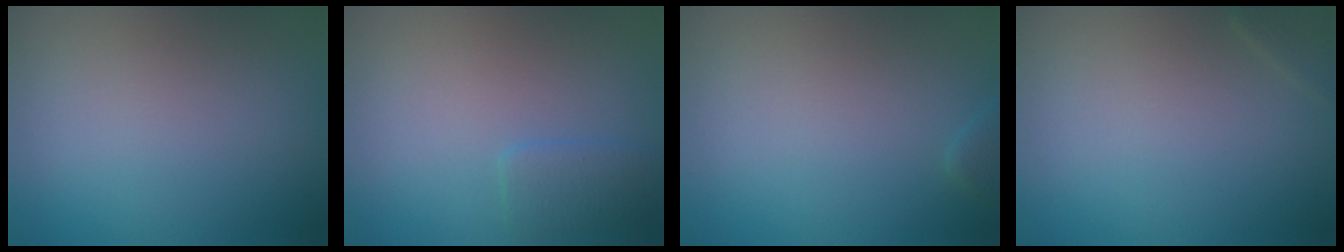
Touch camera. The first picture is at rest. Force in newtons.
{"total": 1.7, "press": 1.7, "slide": 0.3}
{"total": 0.9, "press": 0.9, "slide": 0.0}
{"total": 0.8, "press": 0.8, "slide": 0.1}